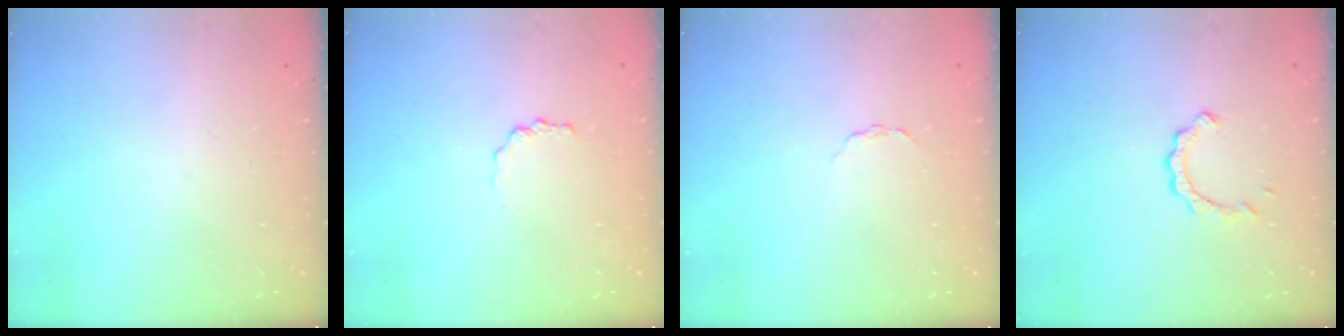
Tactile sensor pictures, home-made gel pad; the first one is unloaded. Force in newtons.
{"total": 1.7, "press": 1.6, "slide": 0.2}
{"total": 1.5, "press": 1.5, "slide": 0.2}
{"total": 4.3, "press": 4.3, "slide": 0.4}